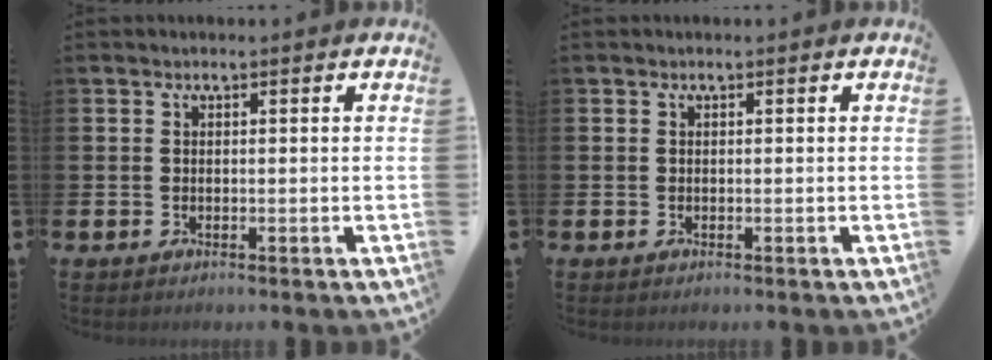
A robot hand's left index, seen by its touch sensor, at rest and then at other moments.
{"total": 0.0}